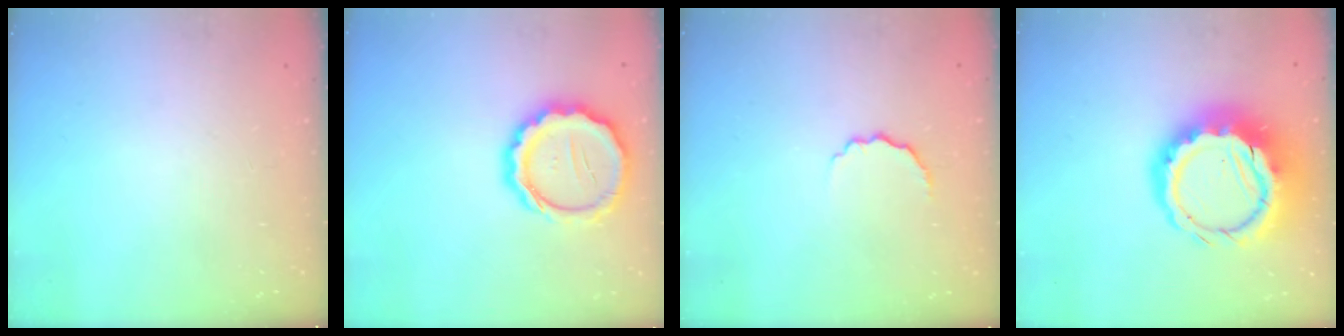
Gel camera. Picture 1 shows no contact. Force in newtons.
{"total": 15.6, "press": 15.2, "slide": 3.5}
{"total": 4.4, "press": 4.3, "slide": 1.2}
{"total": 17.6, "press": 17.2, "slide": 3.5}